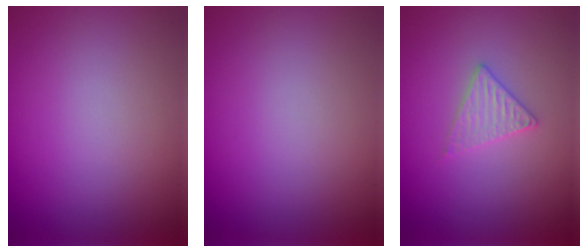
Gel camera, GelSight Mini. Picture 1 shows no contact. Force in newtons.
{"total": 0.0}
{"total": 2.1, "press": 2.1, "slide": 0.3}